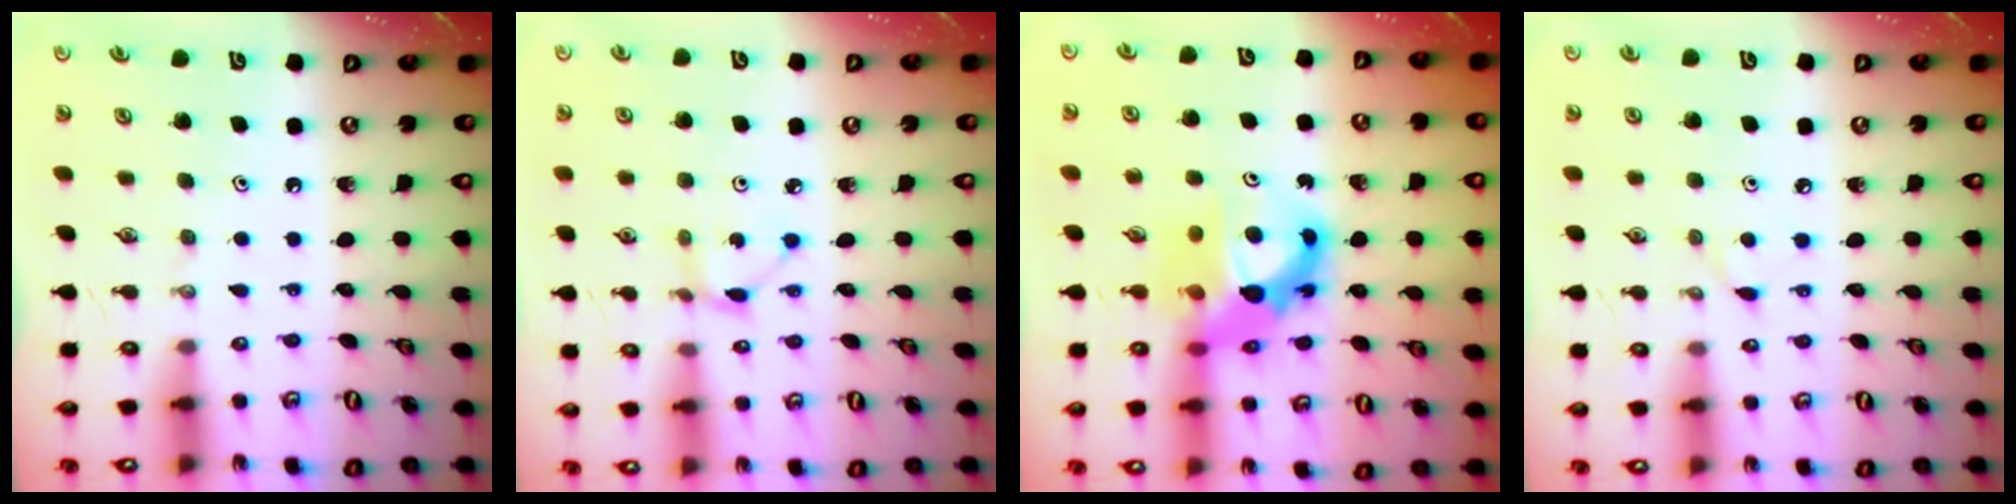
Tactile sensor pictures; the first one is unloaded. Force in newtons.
{"total": 2.2, "press": 2.2, "slide": 0.3}
{"total": 12.1, "press": 12.1, "slide": 1.3}
{"total": 4.1, "press": 4.0, "slide": 0.4}